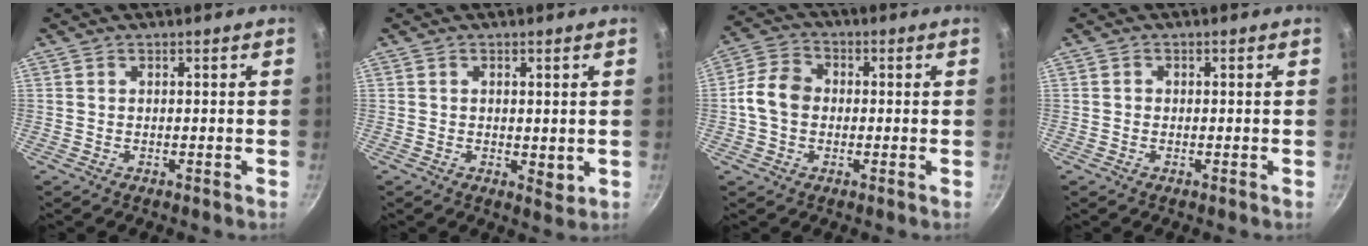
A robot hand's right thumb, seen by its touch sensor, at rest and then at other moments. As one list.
[{"total": 2.9, "force": [0.5, 1.8, 2.2], "torque": [-0.029, -0.005, 0.009]}, {"total": 7.8, "force": [-0.4, 6.2, 4.8], "torque": [-0.070, 0.020, -0.024]}, {"total": 0.6, "force": [-0.1, 0.6, 0.1], "torque": [0.000, 0.003, -0.004]}]